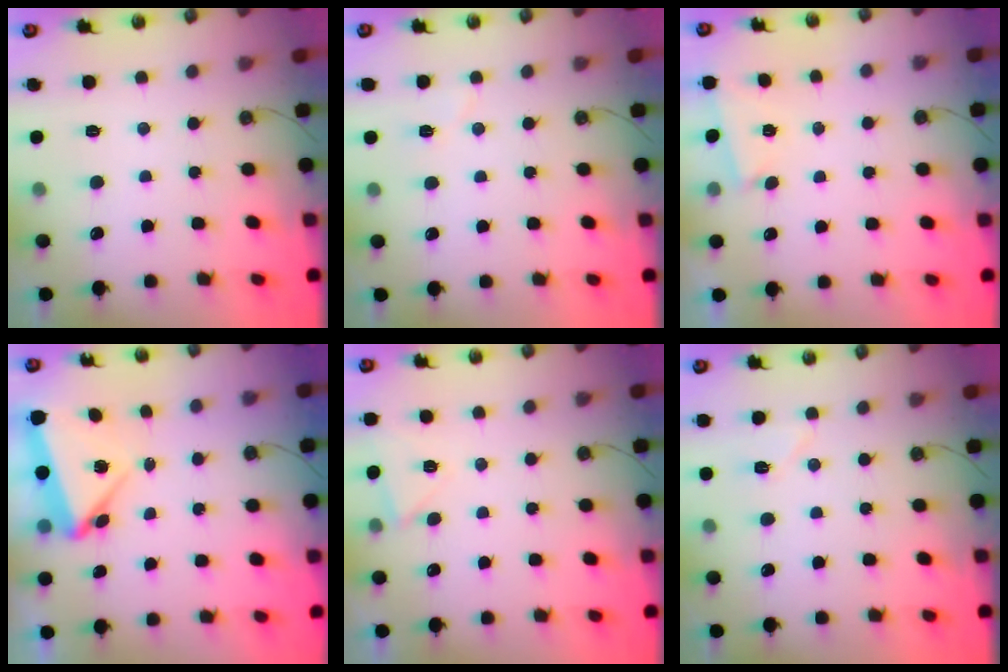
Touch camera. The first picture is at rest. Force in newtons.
{"total": 5.3, "press": 5.0, "slide": 1.8}
{"total": 1.5, "press": 1.4, "slide": 0.5}
{"total": 6.0, "press": 5.8, "slide": 1.7}
{"total": 4.4, "press": 3.7, "slide": 2.5}
{"total": 5.8, "press": 5.6, "slide": 1.6}